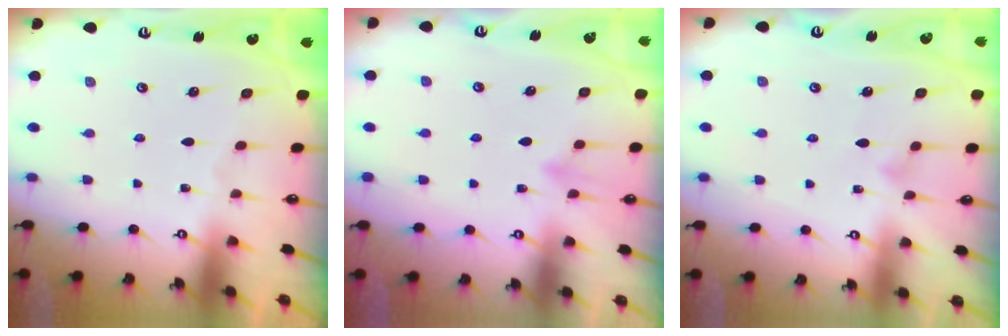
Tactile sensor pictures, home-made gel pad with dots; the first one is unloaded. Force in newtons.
{"total": 7.7, "press": 7.6, "slide": 1.4}
{"total": 5.0, "press": 5.0, "slide": 0.3}